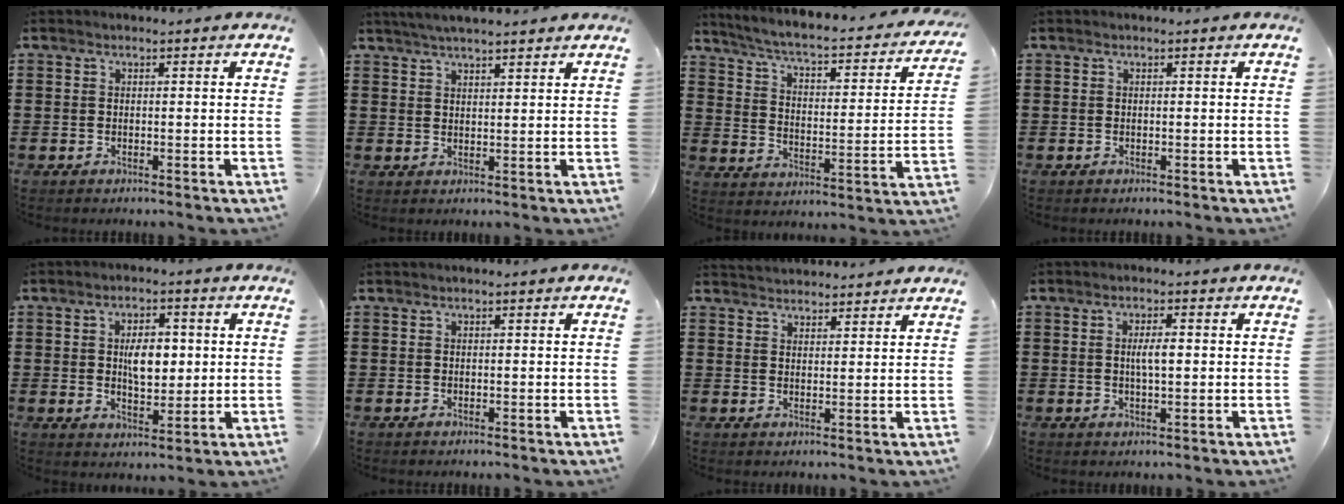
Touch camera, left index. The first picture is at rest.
{"total": 3.2, "force": [3.0, 0.3, 1.0], "torque": [-0.028, 0.000, 0.056]}
{"total": 4.2, "force": [3.4, 0.2, 2.5], "torque": [-0.068, -0.033, 0.046]}
{"total": 0.0}
{"total": 5.8, "force": [0.8, 3.1, 4.8], "torque": [-0.085, 0.006, 0.006]}
{"total": 0.0}
{"total": 2.7, "force": [2.7, 0.0, -0.3], "torque": [-0.002, -0.008, 0.052]}
{"total": 3.2, "force": [0.3, 1.0, 3.0], "torque": [-0.060, 0.002, 0.002]}